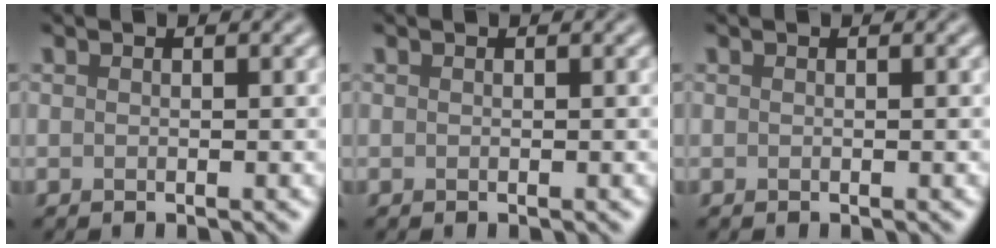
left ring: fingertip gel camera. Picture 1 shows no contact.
{"total": 0.0}
{"total": 0.0}